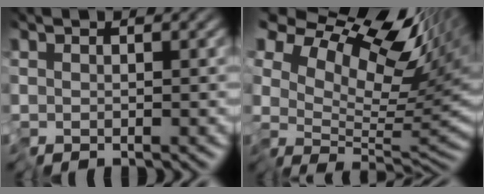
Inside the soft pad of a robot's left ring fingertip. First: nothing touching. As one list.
[{"total": 12.5, "force": [8.2, 5.3, 7.8], "torque": [-0.151, 0.047, 0.143]}]